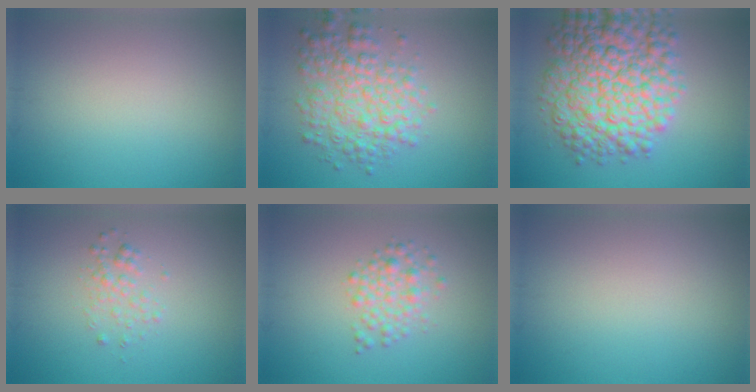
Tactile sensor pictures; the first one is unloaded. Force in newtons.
{"total": 5.7, "press": 5.7, "slide": 0.1}
{"total": 11.5, "press": 11.5, "slide": 0.3}
{"total": 1.5, "press": 1.5, "slide": 0.1}
{"total": 2.6, "press": 2.5, "slide": 0.0}
{"total": 0.0}